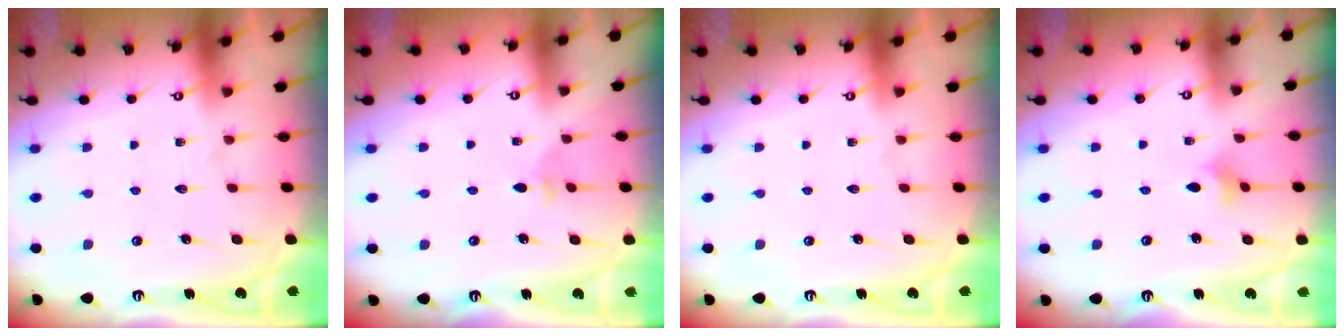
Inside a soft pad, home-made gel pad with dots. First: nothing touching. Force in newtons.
{"total": 2.7, "press": 2.6, "slide": 0.9}
{"total": 0.0}
{"total": 2.4, "press": 2.4, "slide": 0.5}